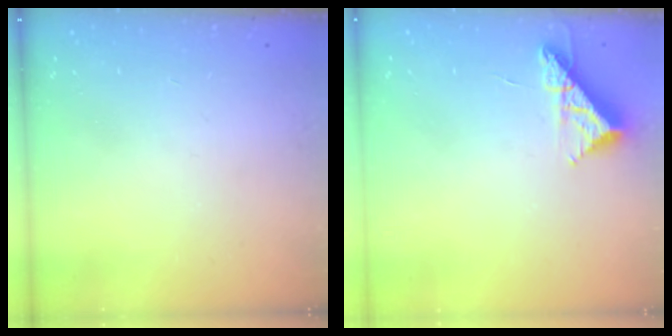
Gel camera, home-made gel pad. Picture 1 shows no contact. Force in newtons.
{"total": 8.9, "press": 8.9, "slide": 0.3}